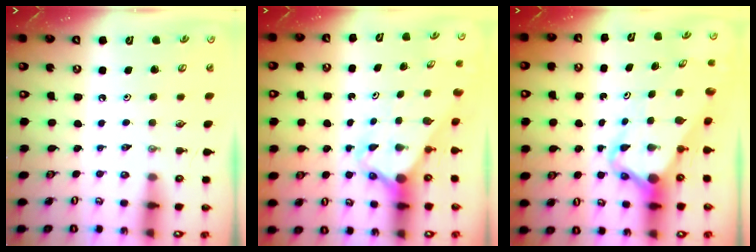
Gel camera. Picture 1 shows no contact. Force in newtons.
{"total": 2.7, "press": 2.7, "slide": 0.2}
{"total": 5.7, "press": 5.7, "slide": 0.5}